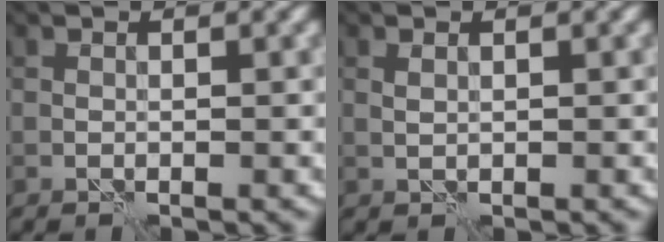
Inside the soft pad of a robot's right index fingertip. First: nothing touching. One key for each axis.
{"total": 0.6, "fx": 0.3, "fy": 0.3, "fz": 0.5, "tx": -0.014, "ty": 0.001, "tz": 0.006}